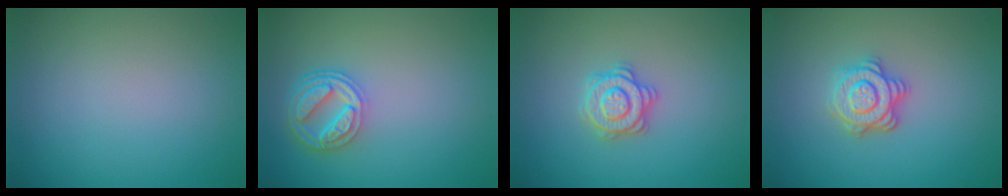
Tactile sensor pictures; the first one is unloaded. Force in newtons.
{"total": 4.1, "press": 3.3, "slide": 2.6}
{"total": 2.8, "press": 2.8, "slide": 0.4}
{"total": 3.5, "press": 3.0, "slide": 1.9}